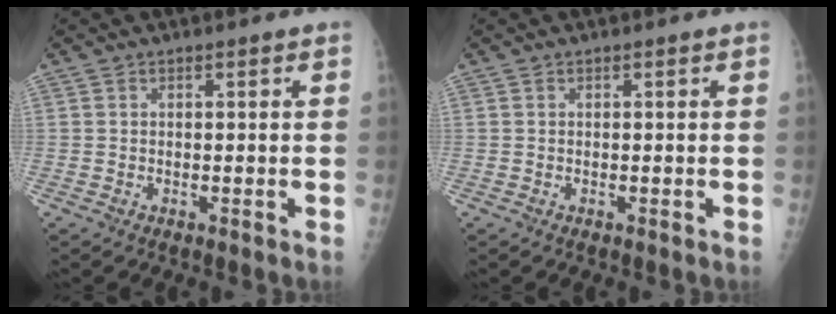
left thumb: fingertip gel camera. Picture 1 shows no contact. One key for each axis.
{"total": 0.0}